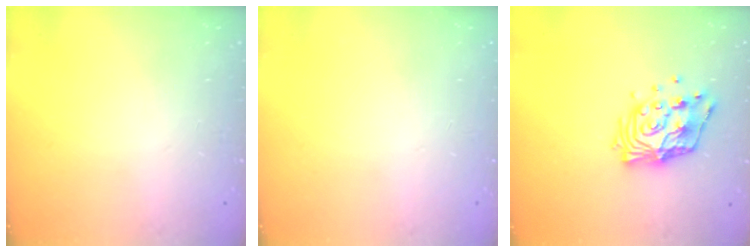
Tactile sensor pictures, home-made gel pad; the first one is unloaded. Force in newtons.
{"total": 0.0}
{"total": 13.7, "press": 13.6, "slide": 1.5}